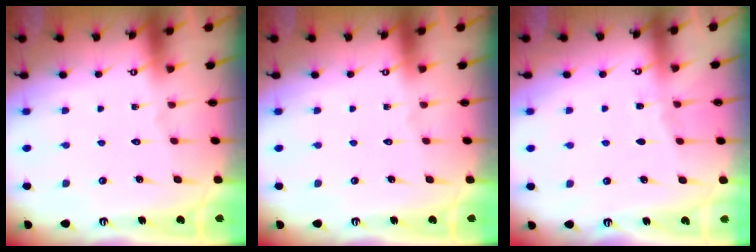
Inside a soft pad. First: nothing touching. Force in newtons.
{"total": 0.0}
{"total": 3.0, "press": 3.0, "slide": 0.4}